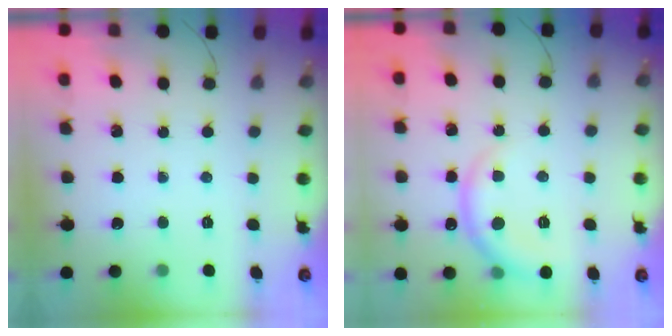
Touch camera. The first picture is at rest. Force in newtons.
{"total": 6.9, "press": 6.8, "slide": 0.6}